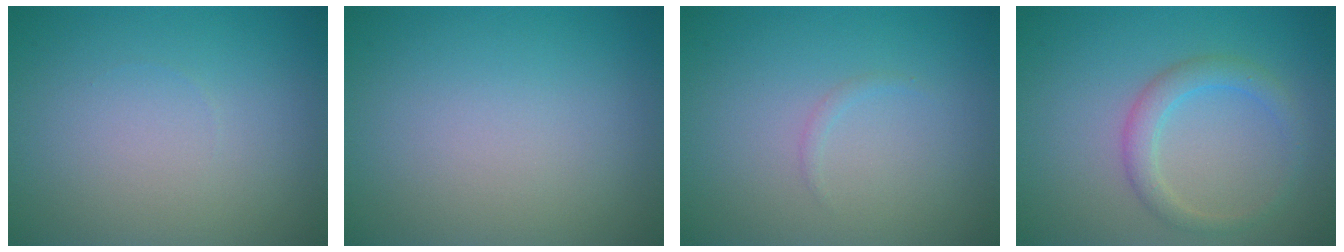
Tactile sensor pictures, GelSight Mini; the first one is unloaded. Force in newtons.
{"total": 0.0}
{"total": 0.5, "press": 0.5, "slide": 0.1}
{"total": 2.5, "press": 2.5, "slide": 0.0}